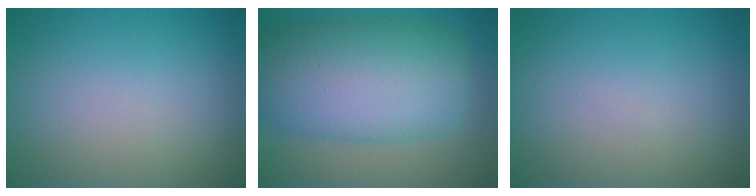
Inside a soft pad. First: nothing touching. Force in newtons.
{"total": 11.7, "press": 11.7, "slide": 0.1}
{"total": 0.0}